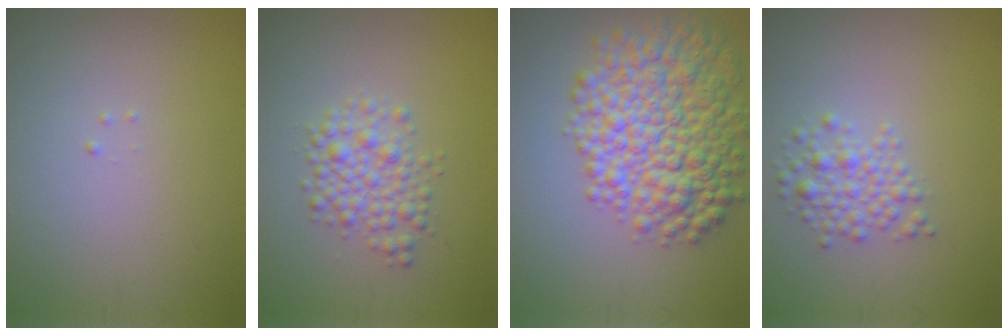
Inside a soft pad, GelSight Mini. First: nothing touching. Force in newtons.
{"total": 3.3, "press": 3.2, "slide": 0.1}
{"total": 9.5, "press": 9.5, "slide": 0.2}
{"total": 2.6, "press": 2.6, "slide": 0.2}